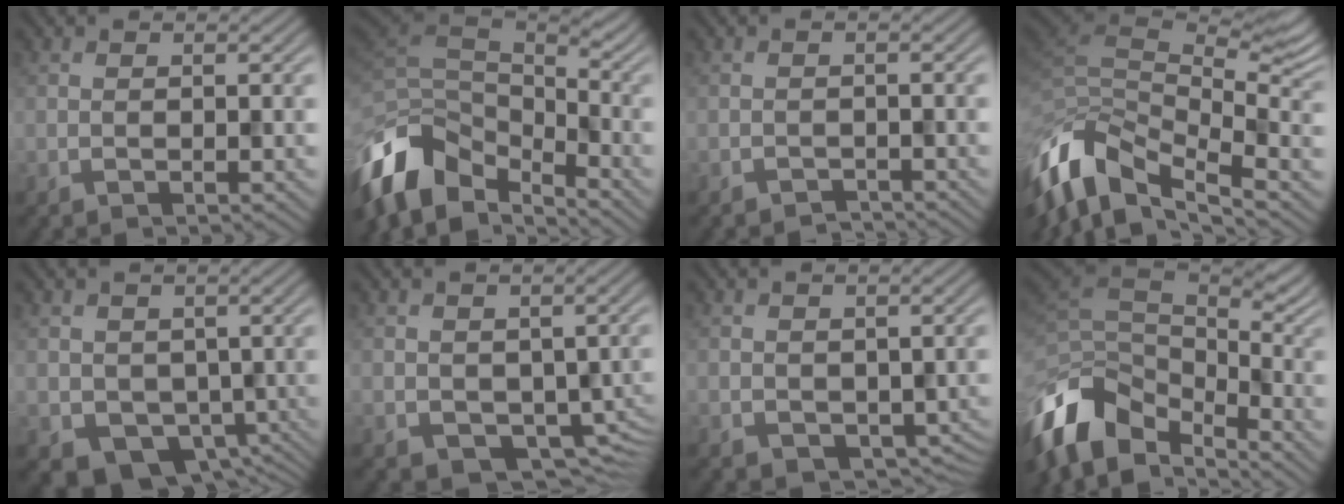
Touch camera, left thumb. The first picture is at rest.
{"total": 11.6, "force": [-5.5, 7.6, 6.9], "torque": [-0.194, -0.017, -0.097]}
{"total": 1.3, "force": [-1.2, 0.1, -0.5], "torque": [0.017, -0.001, -0.023]}
{"total": 13.1, "force": [-1.1, 7.3, 10.9], "torque": [-0.264, -0.022, 0.002]}
{"total": 5.1, "force": [-1.0, 4.3, 2.4], "torque": [-0.049, -0.031, -0.007]}
{"total": 4.7, "force": [-1.2, 3.5, 2.9], "torque": [-0.050, -0.032, -0.001]}
{"total": 2.3, "force": [-0.3, 1.9, 1.2], "torque": [-0.020, -0.019, 0.009]}
{"total": 12.4, "force": [-5.2, 8.0, 8.0], "torque": [-0.217, -0.020, -0.088]}